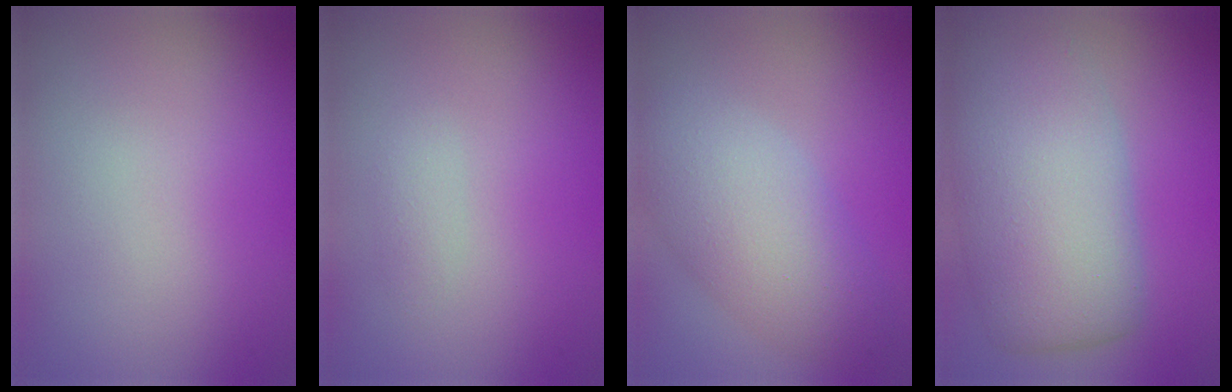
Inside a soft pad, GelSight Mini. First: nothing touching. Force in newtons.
{"total": 0.8, "press": 0.8, "slide": 0.0}
{"total": 5.8, "press": 5.8, "slide": 0.1}
{"total": 9.7, "press": 9.7, "slide": 0.4}